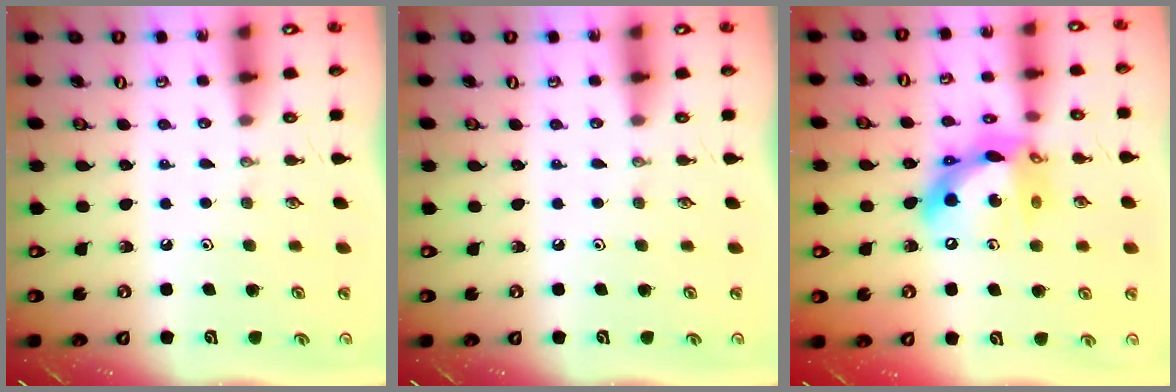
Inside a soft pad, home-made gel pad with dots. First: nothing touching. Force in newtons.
{"total": 0.0}
{"total": 14.9, "press": 14.8, "slide": 1.6}